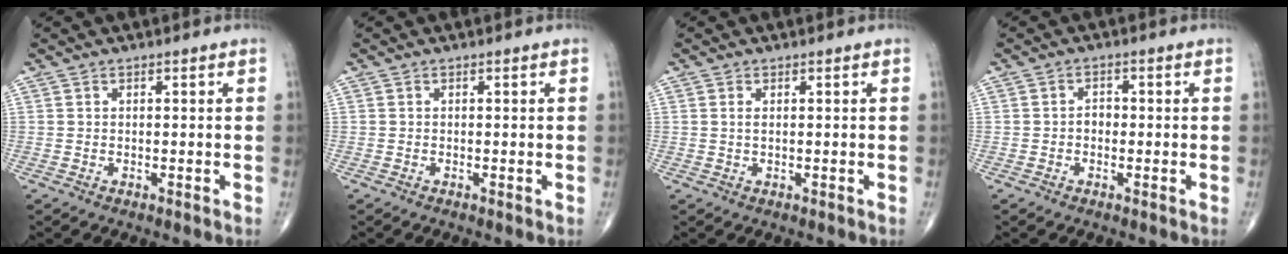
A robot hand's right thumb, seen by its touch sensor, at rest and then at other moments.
{"total": 0.0}
{"total": 0.9, "force": [0.3, 0.3, 0.8], "torque": [-0.019, 0.002, 0.006]}
{"total": 1.8, "force": [-0.5, 1.3, 1.0], "torque": [-0.001, 0.007, -0.013]}